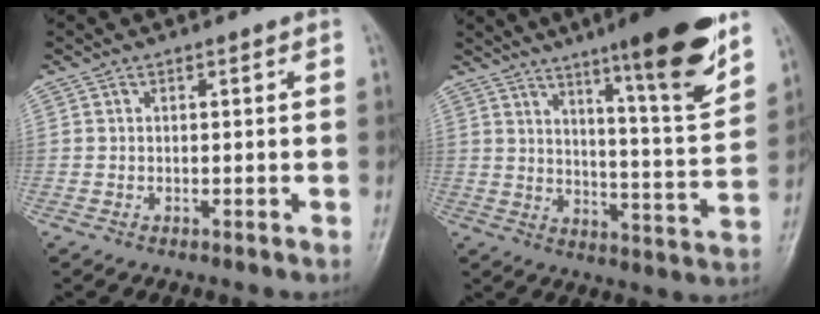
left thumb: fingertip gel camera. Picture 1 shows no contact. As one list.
[{"total": 17.6, "force": [11.3, 2.3, 13.4], "torque": [-0.168, -0.066, 0.171]}]